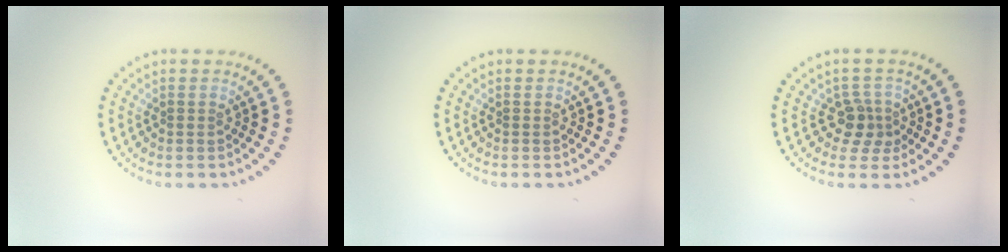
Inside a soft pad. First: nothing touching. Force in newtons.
{"total": 0.0}
{"total": 2.4, "press": 1.7, "slide": 1.6}